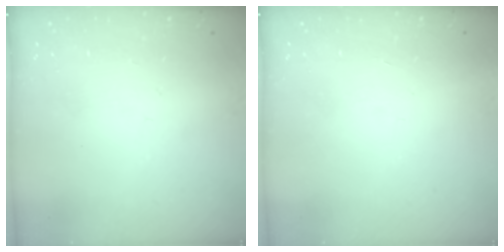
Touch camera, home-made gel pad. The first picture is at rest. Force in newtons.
{"total": 1.7, "press": 1.7, "slide": 0.1}